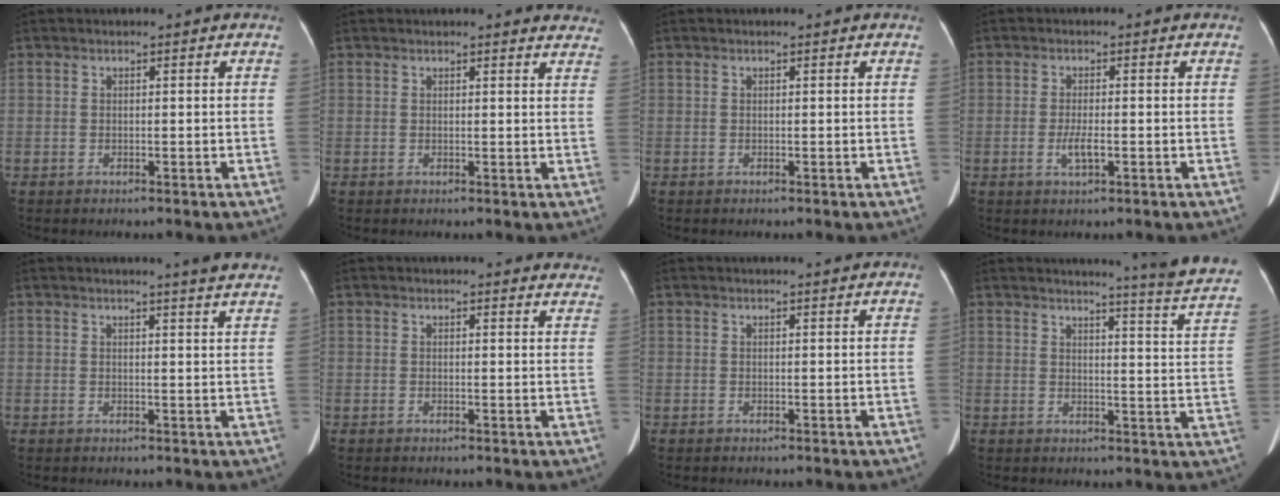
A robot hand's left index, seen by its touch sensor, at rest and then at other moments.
{"total": 8.6, "force": [8.2, 1.6, 1.8], "torque": [0.012, -0.013, 0.058]}
{"total": 0.0}
{"total": 2.6, "force": [-0.7, 0.6, 2.4], "torque": [-0.052, -0.002, -0.013]}
{"total": 7.1, "force": [6.5, -0.6, 3.0], "torque": [-0.037, -0.005, 0.054]}
{"total": 13.5, "force": [13.0, 2.6, 2.9], "torque": [0.000, -0.023, 0.119]}
{"total": 2.3, "force": [2.1, -0.4, 0.7], "torque": [-0.011, 0.003, 0.026]}
{"total": 13.5, "force": [12.6, -1.7, 4.8], "torque": [-0.061, -0.086, 0.129]}